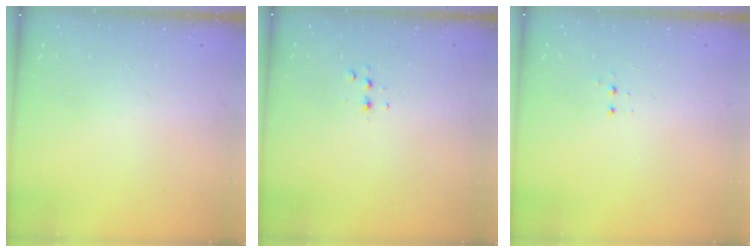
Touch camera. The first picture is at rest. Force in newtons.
{"total": 3.6, "press": 3.5, "slide": 1.1}
{"total": 3.3, "press": 3.2, "slide": 0.7}